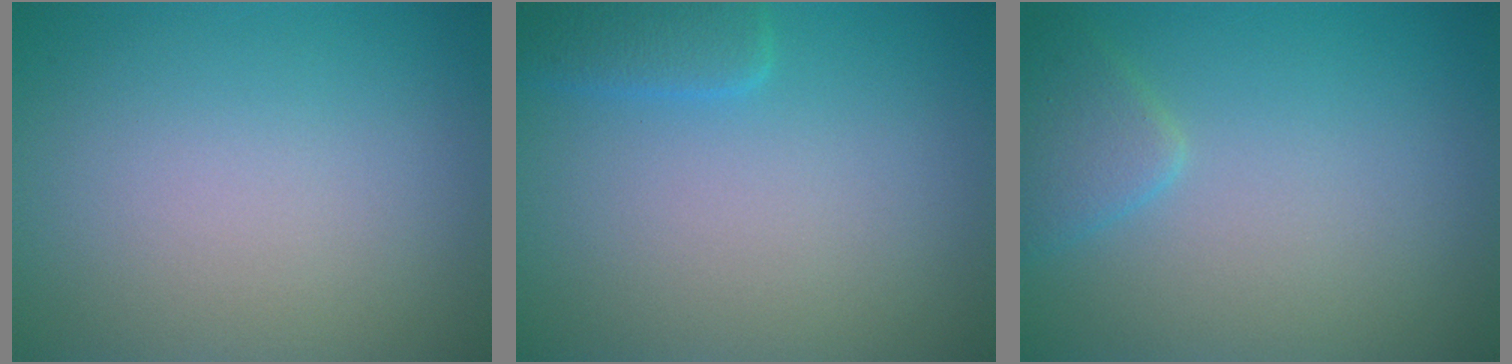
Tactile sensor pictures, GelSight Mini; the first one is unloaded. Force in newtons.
{"total": 2.0, "press": 2.0, "slide": 0.1}
{"total": 2.1, "press": 2.1, "slide": 0.1}